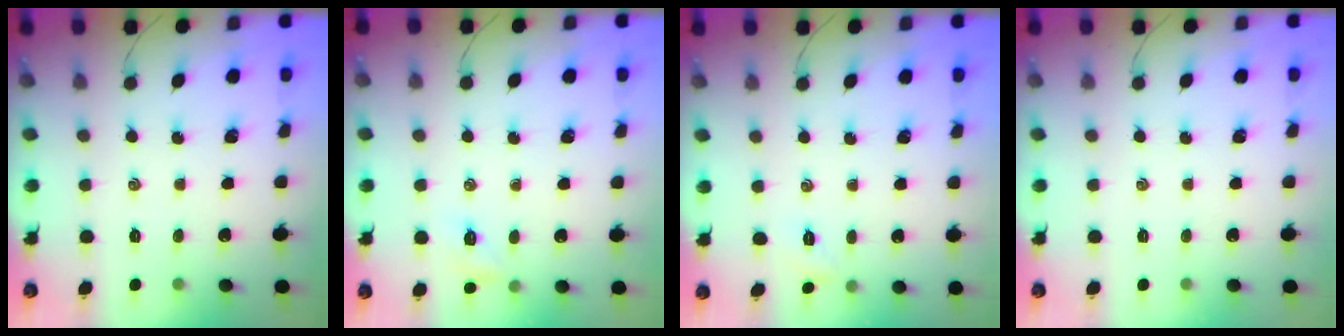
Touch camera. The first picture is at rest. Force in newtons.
{"total": 5.7, "press": 5.6, "slide": 1.3}
{"total": 2.1, "press": 2.0, "slide": 0.6}
{"total": 0.0}